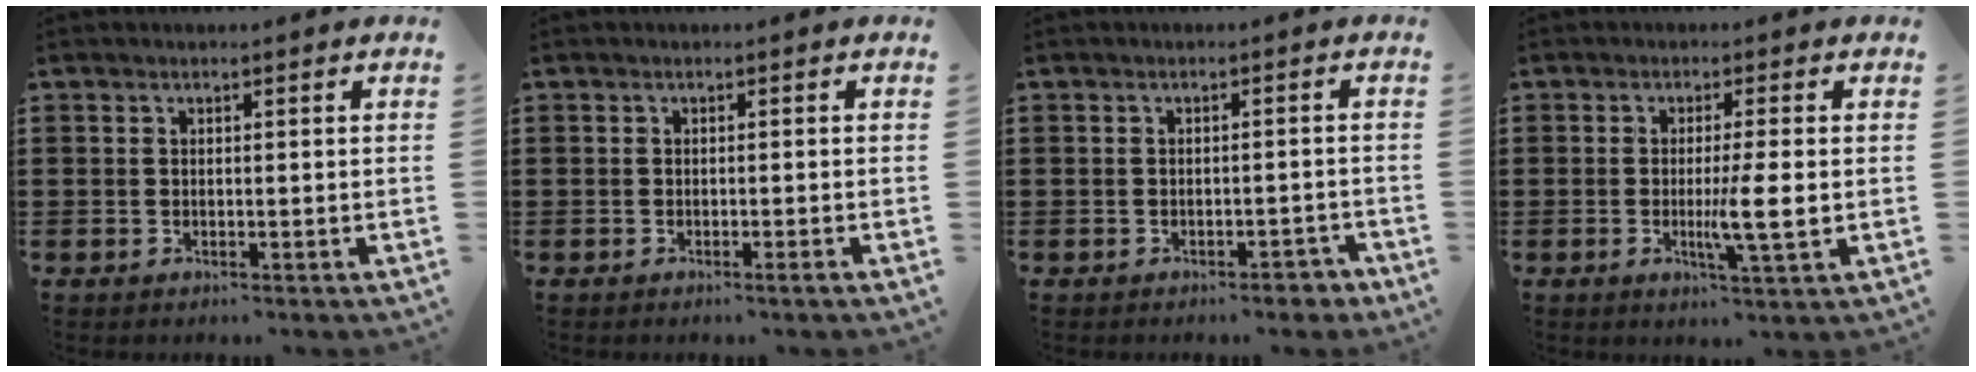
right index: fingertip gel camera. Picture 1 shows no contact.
{"total": 0.8, "force": [-0.5, -0.2, 0.6], "torque": [-0.011, -0.003, -0.009]}
{"total": 2.1, "force": [-1.7, 0.6, 1.0], "torque": [-0.020, 0.003, -0.035]}
{"total": 5.6, "force": [-0.6, 0.2, 5.5], "torque": [-0.095, -0.010, -0.013]}